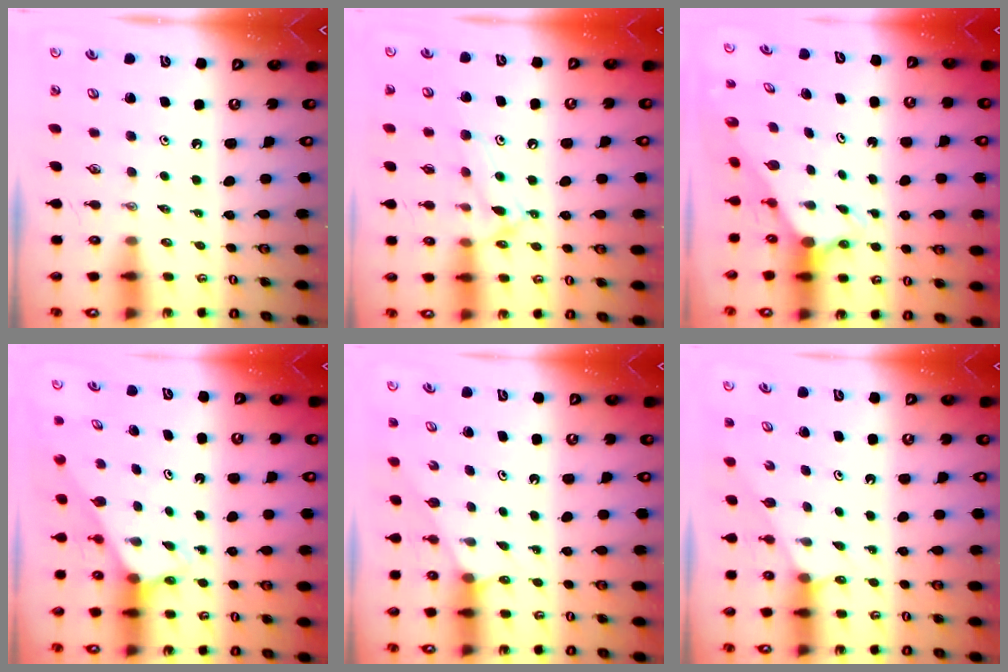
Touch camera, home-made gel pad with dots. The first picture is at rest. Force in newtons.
{"total": 13.1, "press": 13.1, "slide": 0.8}
{"total": 2.1, "press": 2.1, "slide": 0.1}
{"total": 2.5, "press": 2.5, "slide": 0.2}
{"total": 2.3, "press": 2.3, "slide": 0.4}
{"total": 2.3, "press": 2.3, "slide": 0.4}